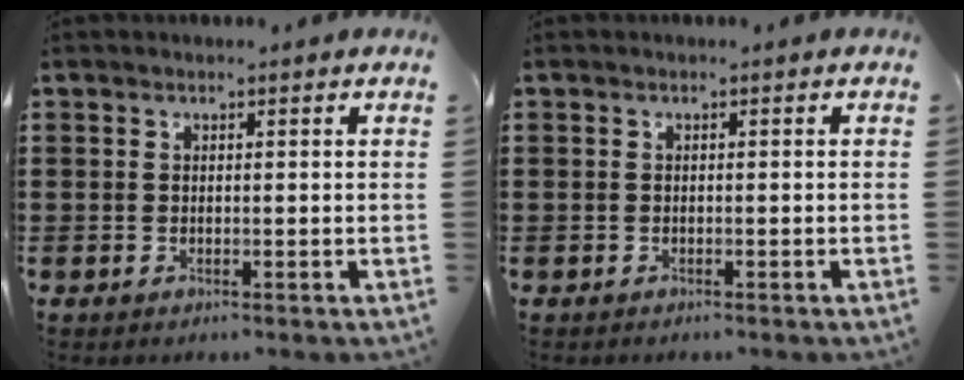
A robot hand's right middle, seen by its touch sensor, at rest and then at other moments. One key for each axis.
{"total": 0.6, "fx": -0.4, "fy": 0.4, "fz": -0.1, "tx": 0.001, "ty": 0.004, "tz": -0.011}